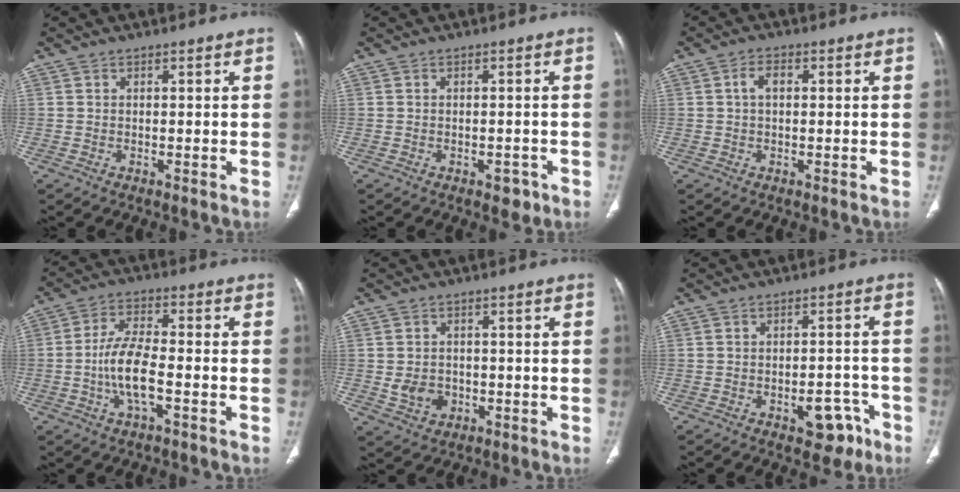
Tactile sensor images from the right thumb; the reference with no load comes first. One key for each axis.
{"total": 2.3, "fx": -1.3, "fy": 1.2, "fz": 1.3, "tx": -0.006, "ty": 0.005, "tz": -0.012}
{"total": 2.7, "fx": 0.3, "fy": 1.6, "fz": 2.1, "tx": -0.038, "ty": 0.009, "tz": 0.002}
{"total": 8.8, "fx": -2.4, "fy": 3.2, "fz": 7.9, "tx": -0.160, "ty": 0.020, "tz": -0.050}
{"total": 4.5, "fx": -0.8, "fy": 3.7, "fz": 2.4, "tx": -0.028, "ty": 0.005, "tz": -0.006}
{"total": 7.0, "fx": -3.8, "fy": 3.9, "fz": 4.4, "tx": -0.027, "ty": 0.035, "tz": -0.043}